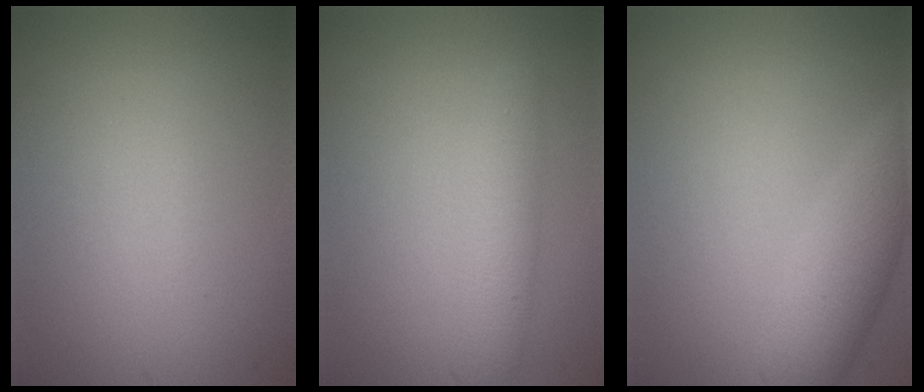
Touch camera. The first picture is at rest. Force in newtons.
{"total": 2.6, "press": 2.6, "slide": 0.2}
{"total": 4.4, "press": 4.4, "slide": 0.2}